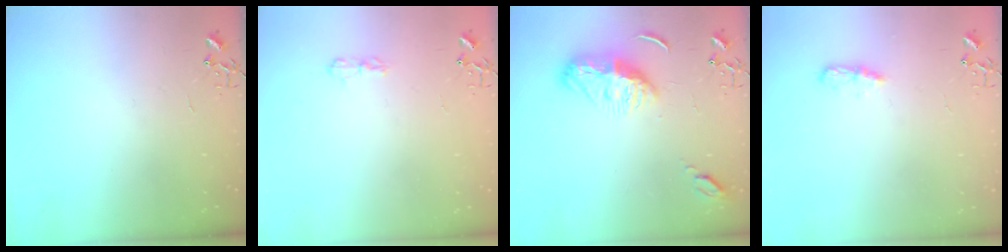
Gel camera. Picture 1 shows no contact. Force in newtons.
{"total": 5.4, "press": 5.4, "slide": 0.7}
{"total": 11.3, "press": 11.3, "slide": 0.3}
{"total": 5.1, "press": 5.1, "slide": 0.5}